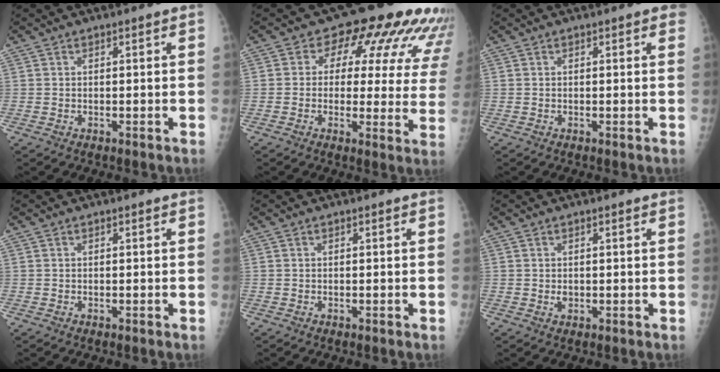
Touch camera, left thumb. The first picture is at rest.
{"total": 16.7, "force": [9.5, 9.4, 10.1], "torque": [-0.069, -0.024, 0.088]}
{"total": 1.7, "force": [1.2, 0.5, 1.2], "torque": [-0.007, 0.004, 0.010]}
{"total": 0.0}
{"total": 0.0}
{"total": 1.2, "force": [0.4, 0.8, 0.9], "torque": [-0.012, -0.003, 0.012]}